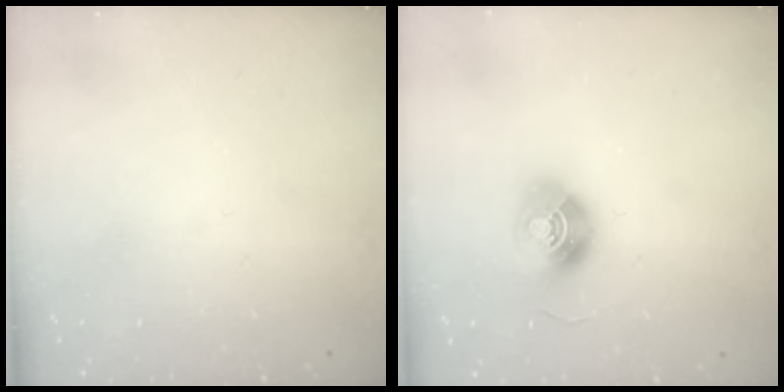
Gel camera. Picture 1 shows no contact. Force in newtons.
{"total": 10.4, "press": 10.4, "slide": 0.3}